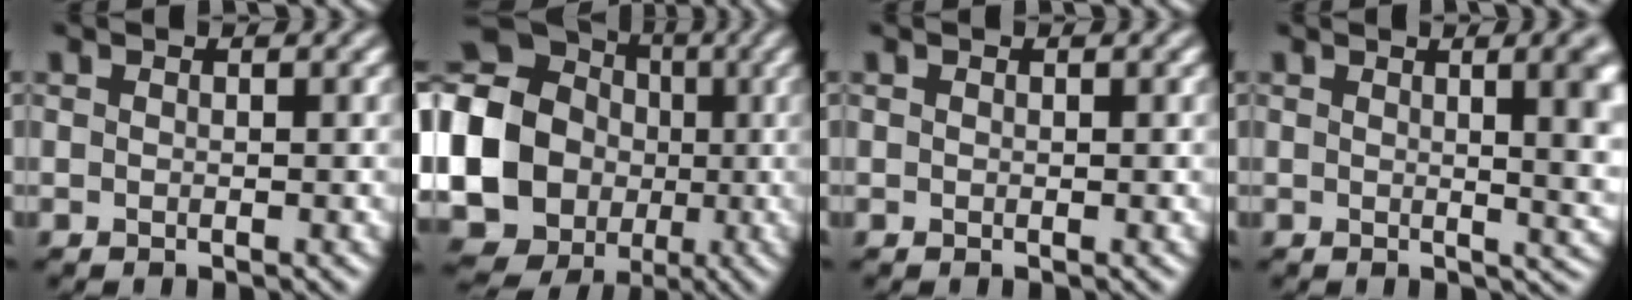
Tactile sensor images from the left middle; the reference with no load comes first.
{"total": 23.3, "force": [-1.2, 21.9, 7.7], "torque": [-0.195, 0.002, -0.066]}
{"total": 0.0}
{"total": 8.1, "force": [1.6, 3.4, 7.2], "torque": [-0.031, 0.011, 0.017]}